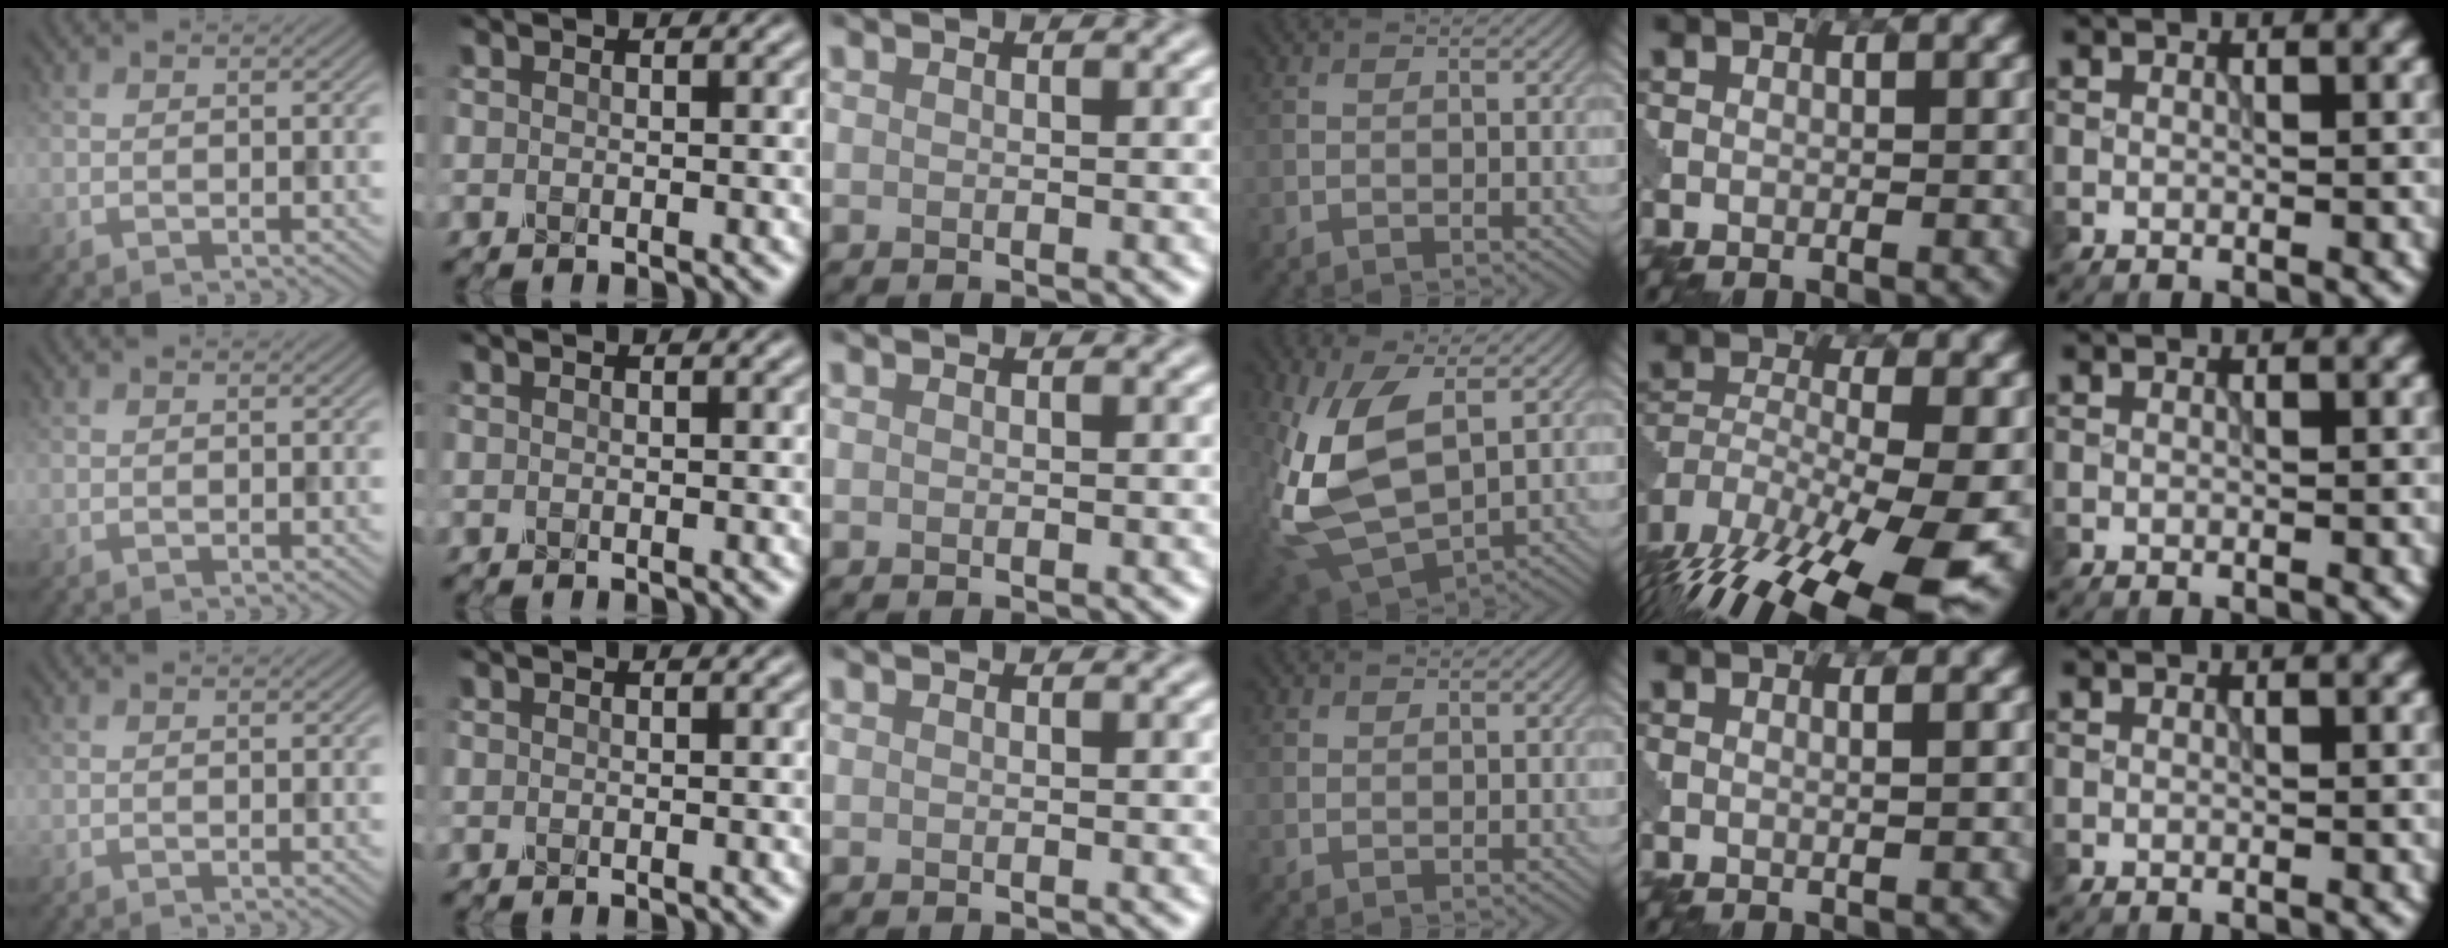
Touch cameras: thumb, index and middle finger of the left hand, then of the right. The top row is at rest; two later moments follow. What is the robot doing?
{"motion": "wrap", "object": "tissue paper"}